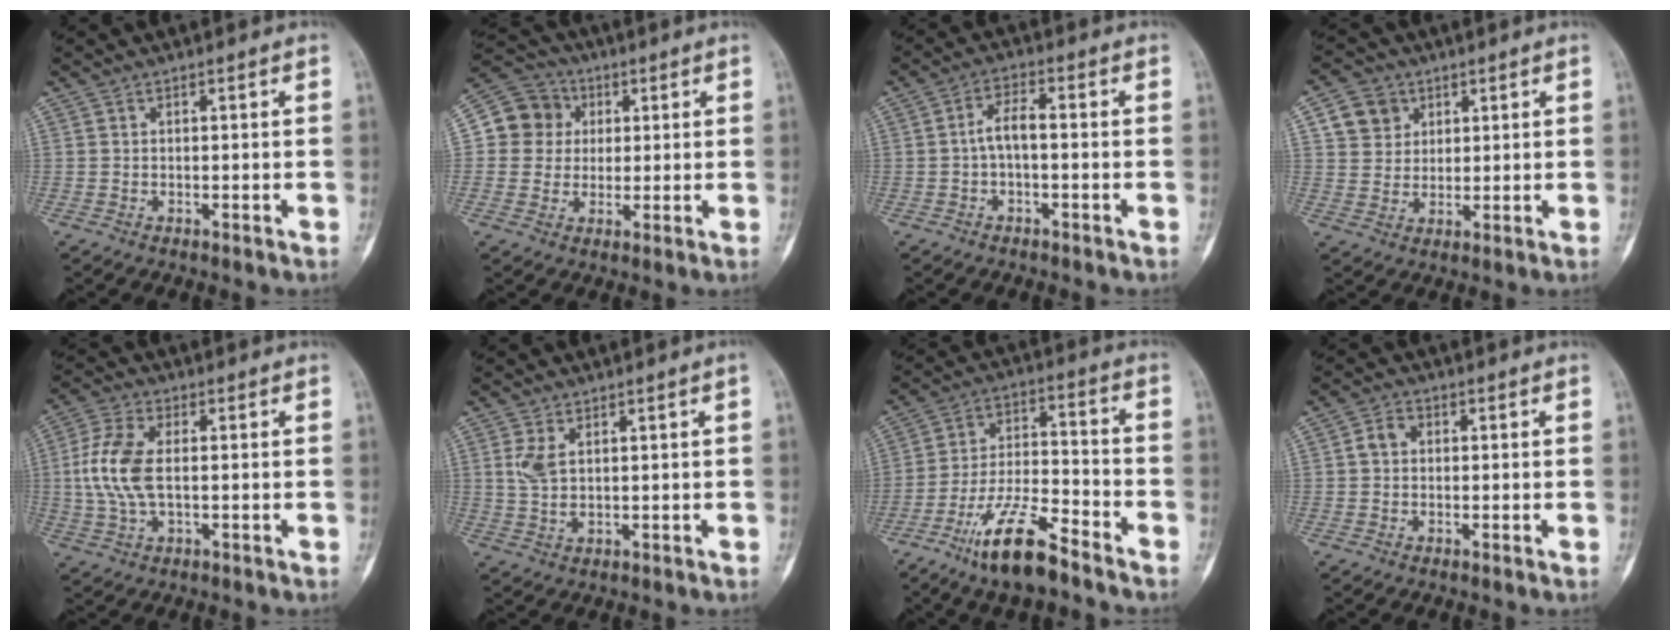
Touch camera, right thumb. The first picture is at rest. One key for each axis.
{"total": 9.7, "fx": 1.6, "fy": 9.2, "fz": 2.7, "tx": -0.021, "ty": 0.012, "tz": 0.018}
{"total": 4.1, "fx": -0.6, "fy": 1.8, "fz": 3.7, "tx": -0.068, "ty": 0.022, "tz": -0.017}
{"total": 6.8, "fx": 2.9, "fy": 5.8, "fz": 2.0, "tx": -0.007, "ty": -0.007, "tz": 0.051}
{"total": 9.6, "fx": 0.3, "fy": 5.0, "fz": 8.2, "tx": -0.190, "ty": 0.009, "tz": 0.005}
{"total": 4.2, "fx": 1.3, "fy": 1.3, "fz": 3.7, "tx": -0.086, "ty": -0.004, "tz": 0.035}
{"total": 14.1, "fx": -9.7, "fy": 3.9, "fz": 9.4, "tx": -0.176, "ty": 0.063, "tz": -0.180}
{"total": 2.7, "fx": 0.2, "fy": 2.2, "fz": 1.6, "tx": -0.024, "ty": 0.010, "tz": 0.000}